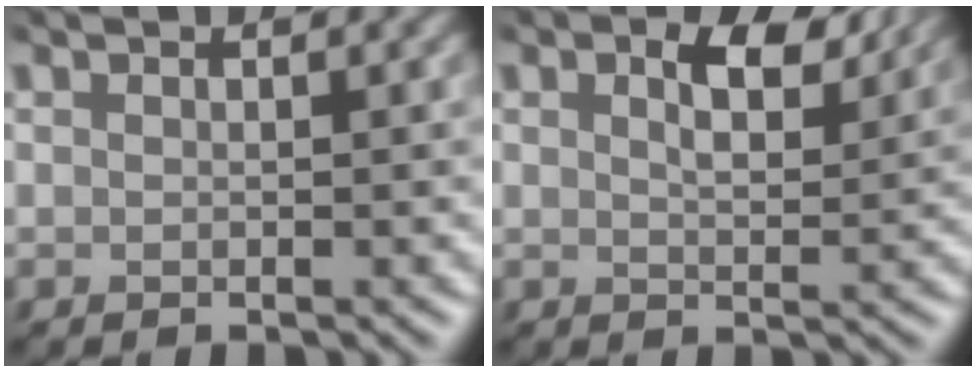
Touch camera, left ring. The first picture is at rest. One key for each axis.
{"total": 3.1, "fx": 1.4, "fy": 1.4, "fz": 2.3, "tx": -0.062, "ty": -0.008, "tz": 0.031}